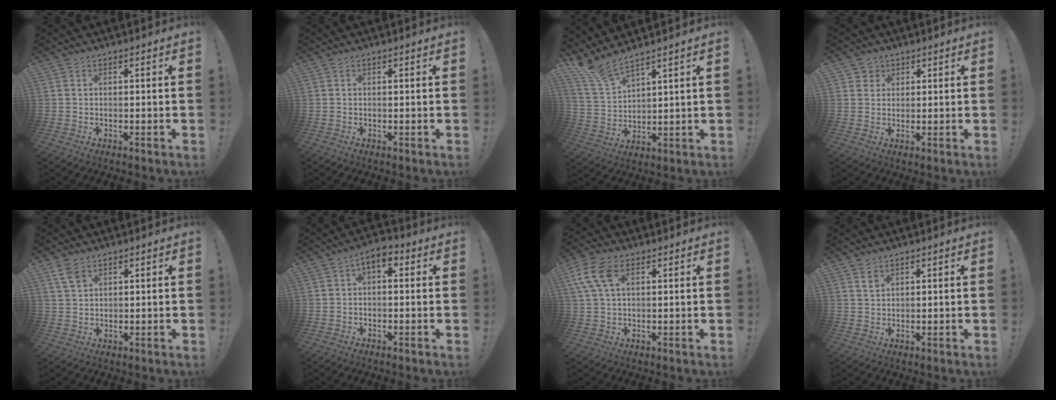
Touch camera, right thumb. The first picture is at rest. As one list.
[{"total": 0.0}, {"total": 8.5, "force": [7.7, 1.4, 3.2], "torque": [-0.074, -0.051, 0.148]}, {"total": 3.2, "force": [1.5, 2.7, 0.3], "torque": [-0.002, -0.005, 0.027]}, {"total": 4.5, "force": [2.7, 2.4, 2.7], "torque": [-0.041, -0.012, 0.051]}, {"total": 3.9, "force": [0.5, 2.2, 3.2], "torque": [-0.043, 0.001, 0.005]}, {"total": 10.1, "force": [3.7, 5.8, 7.4], "torque": [-0.154, -0.001, 0.071]}, {"total": 2.3, "force": [1.6, 1.3, 0.9], "torque": [0.004, -0.014, 0.026]}]